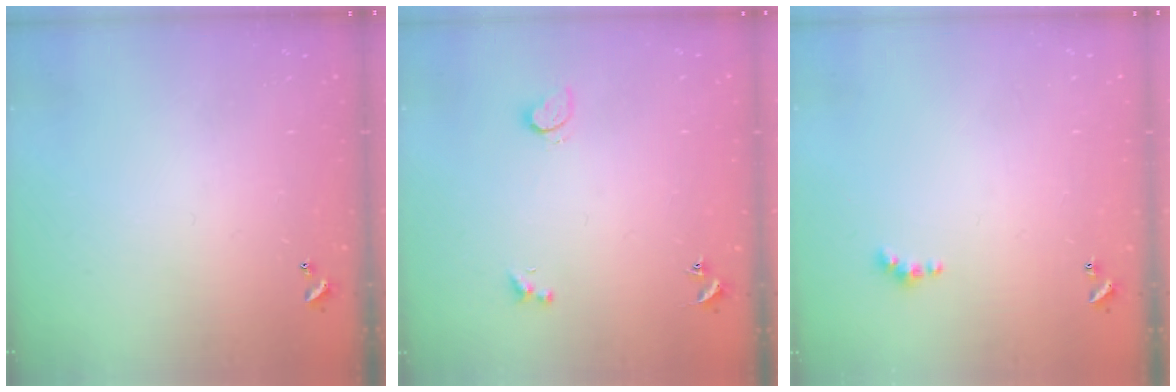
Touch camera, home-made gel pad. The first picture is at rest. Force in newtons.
{"total": 1.5, "press": 1.4, "slide": 0.6}
{"total": 2.0, "press": 2.0, "slide": 0.5}